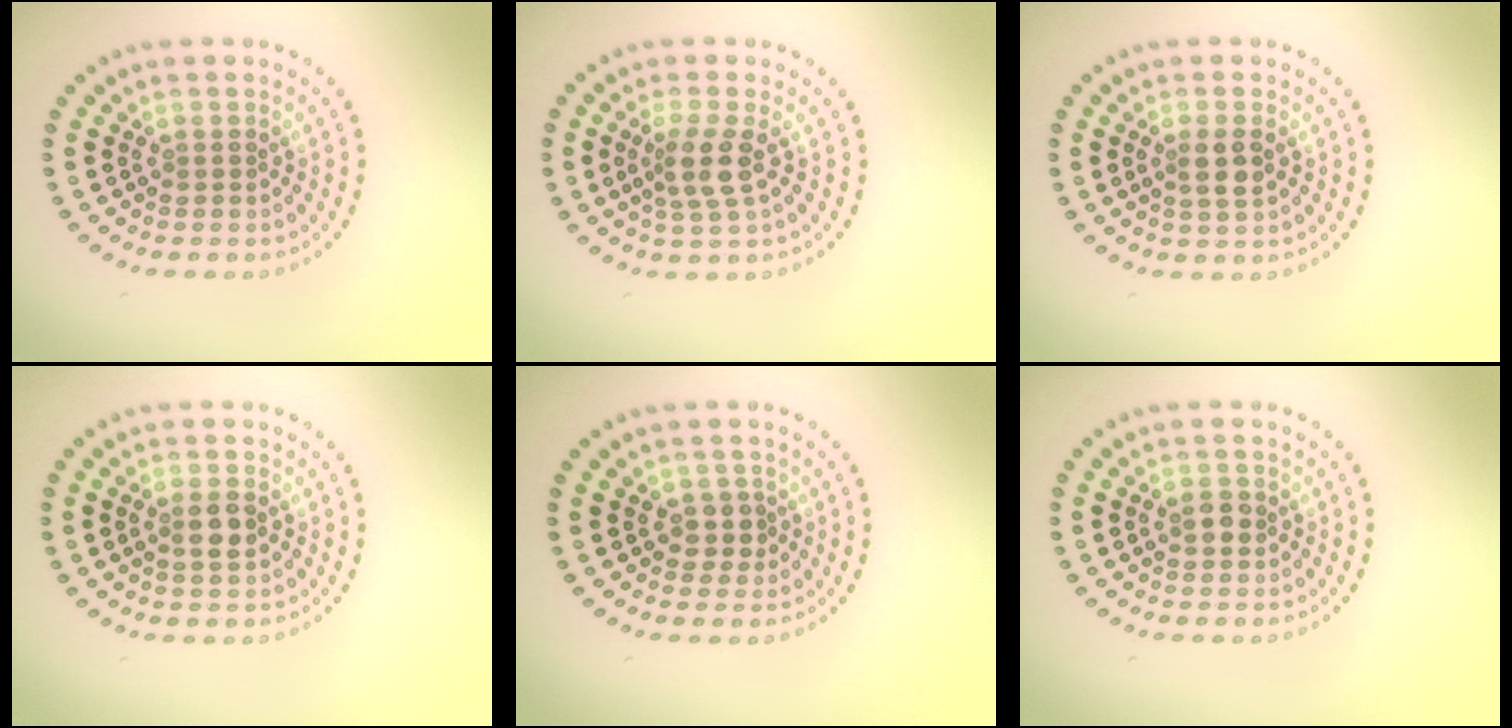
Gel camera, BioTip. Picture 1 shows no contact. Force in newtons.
{"total": 2.8, "press": 2.3, "slide": 1.7}
{"total": 2.1, "press": 1.9, "slide": 0.8}
{"total": 1.9, "press": 1.8, "slide": 0.6}
{"total": 1.8, "press": 1.6, "slide": 0.9}
{"total": 1.4, "press": 1.4, "slide": 0.1}